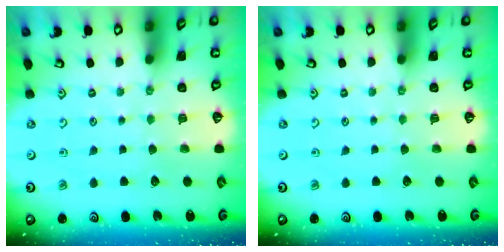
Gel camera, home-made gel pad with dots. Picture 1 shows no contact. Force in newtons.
{"total": 0.0}